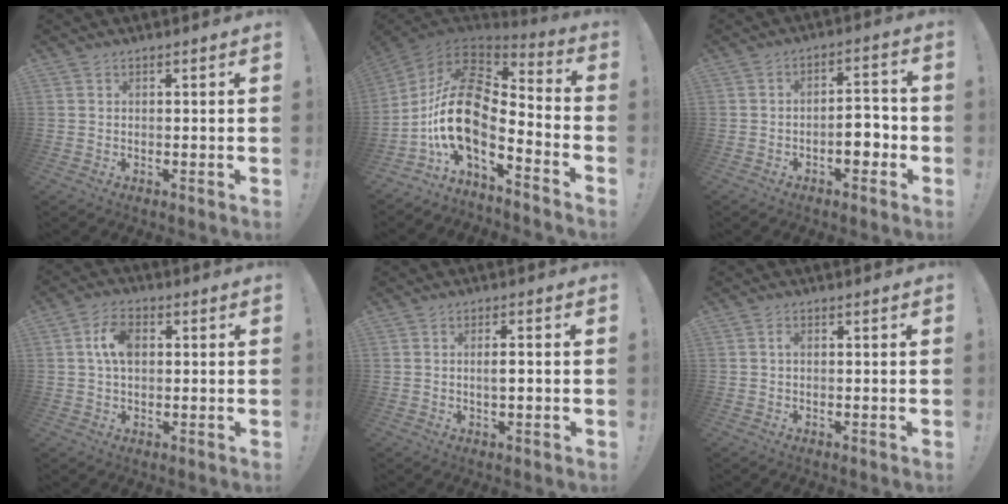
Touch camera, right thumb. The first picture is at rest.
{"total": 17.6, "force": [-2.1, 8.2, 15.4], "torque": [-0.312, -0.003, -0.040]}
{"total": 7.4, "force": [-2.9, 3.6, 5.8], "torque": [-0.080, 0.019, -0.049]}
{"total": 7.5, "force": [1.3, 4.6, 5.7], "torque": [-0.100, 0.011, 0.026]}
{"total": 2.7, "force": [-0.2, 0.6, 2.6], "torque": [-0.045, 0.002, -0.007]}
{"total": 0.9, "force": [-0.2, 0.4, 0.8], "torque": [-0.023, 0.007, -0.003]}